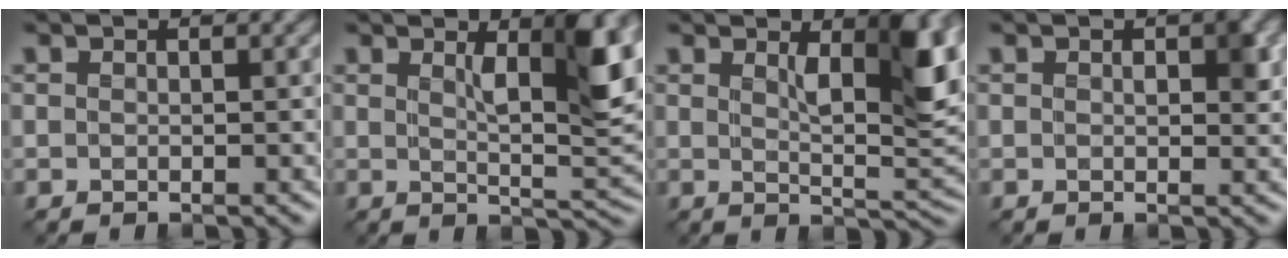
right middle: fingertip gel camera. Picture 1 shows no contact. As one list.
[{"total": 7.2, "force": [2.2, 2.0, 6.6], "torque": [-0.093, -0.006, 0.039]}, {"total": 7.8, "force": [2.3, 2.7, 7.0], "torque": [-0.102, -0.005, 0.039]}, {"total": 2.0, "force": [0.4, 1.0, 1.6], "torque": [-0.019, -0.004, 0.008]}]